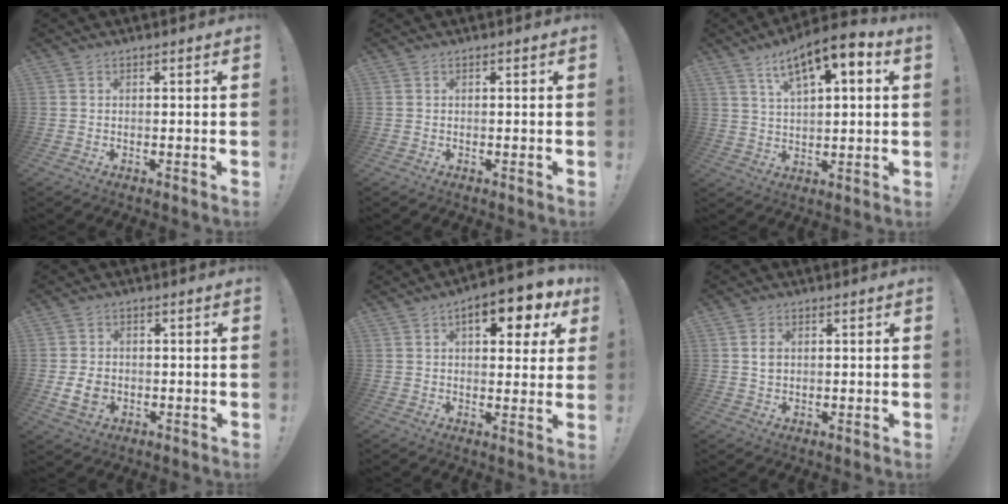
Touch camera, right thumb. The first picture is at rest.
{"total": 0.0}
{"total": 9.6, "force": [5.6, 2.9, 7.3], "torque": [-0.121, -0.025, 0.097]}
{"total": 6.5, "force": [-1.0, 5.0, 4.0], "torque": [-0.072, -0.001, -0.018]}
{"total": 10.5, "force": [4.6, 4.3, 8.4], "torque": [-0.107, -0.015, 0.072]}
{"total": 2.8, "force": [0.5, 2.1, 1.9], "torque": [-0.022, -0.001, 0.006]}